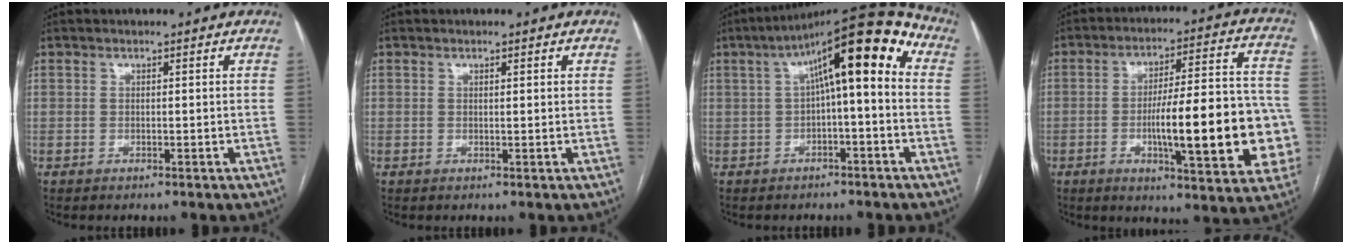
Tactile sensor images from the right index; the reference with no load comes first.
{"total": 0.6, "force": [0.4, 0.0, 0.5], "torque": [-0.009, 0.000, 0.005]}
{"total": 13.5, "force": [2.4, 2.8, 13.0], "torque": [-0.191, 0.059, 0.029]}
{"total": 20.2, "force": [-4.1, 4.0, 19.4], "torque": [-0.223, 0.026, -0.047]}